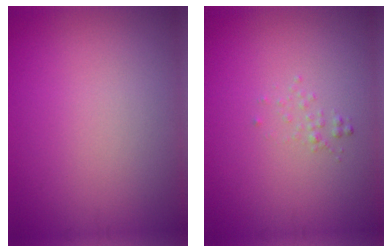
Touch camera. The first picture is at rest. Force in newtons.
{"total": 0.6, "press": 0.6, "slide": 0.1}